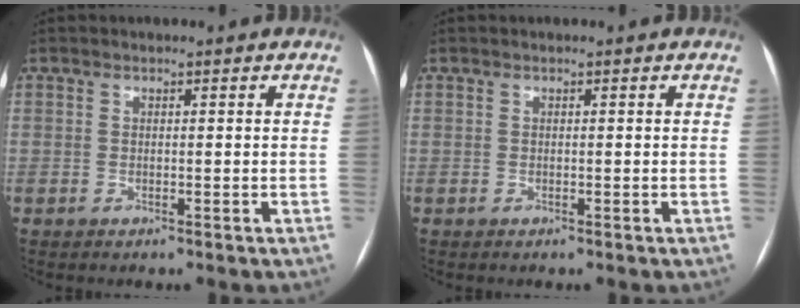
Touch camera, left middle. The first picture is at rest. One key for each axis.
{"total": 0.0}